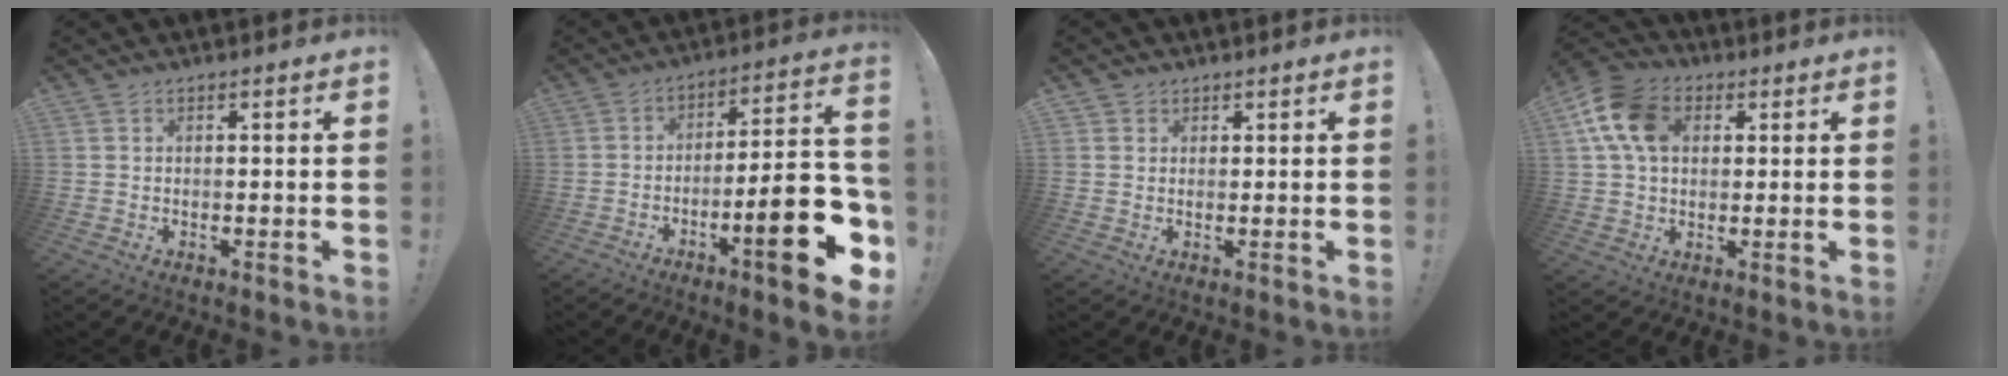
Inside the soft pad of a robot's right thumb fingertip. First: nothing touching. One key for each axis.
{"total": 19.2, "fx": -7.8, "fy": 4.3, "fz": 17.0, "tx": -0.232, "ty": 0.039, "tz": -0.115}
{"total": 2.0, "fx": 1.2, "fy": 1.6, "fz": 0.2, "tx": -0.003, "ty": -0.003, "tz": 0.023}
{"total": 13.4, "fx": 3.8, "fy": 10.0, "fz": 8.0, "tx": -0.143, "ty": 0.001, "tz": 0.075}